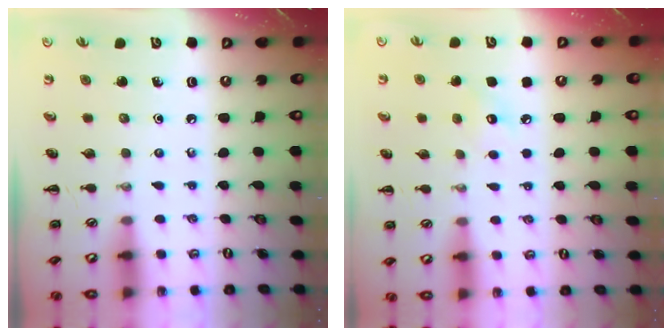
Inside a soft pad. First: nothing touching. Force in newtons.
{"total": 6.7, "press": 6.5, "slide": 1.7}